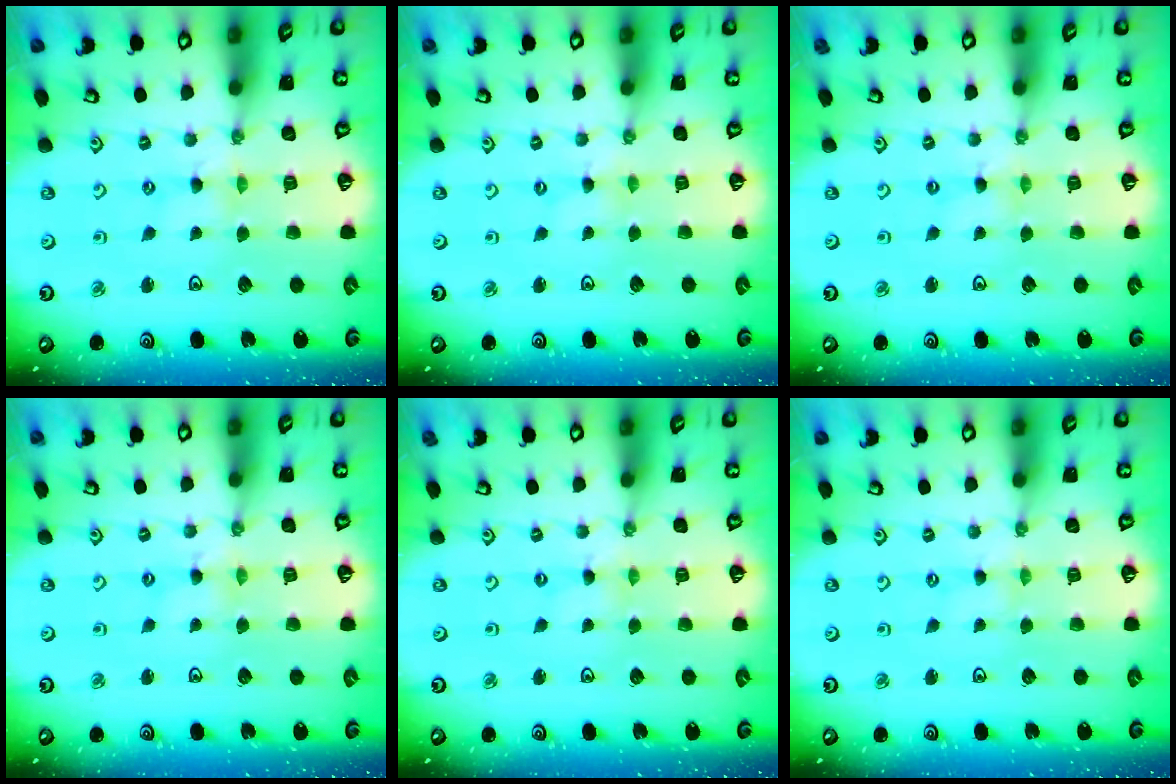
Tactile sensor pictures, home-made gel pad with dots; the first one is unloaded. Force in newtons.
{"total": 0.0}
{"total": 0.0}
{"total": 1.4, "press": 1.4, "slide": 0.2}
{"total": 0.0}
{"total": 0.0}